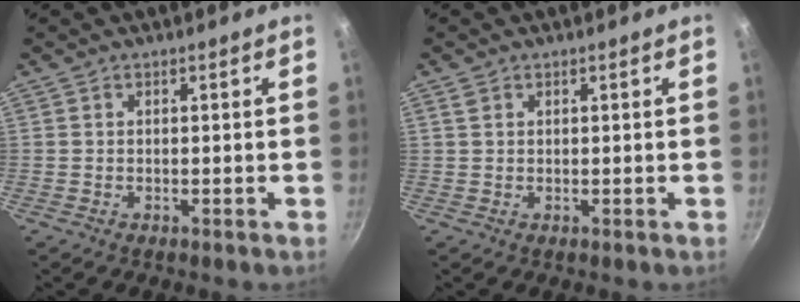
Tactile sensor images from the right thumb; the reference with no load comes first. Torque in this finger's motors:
{"motor_torque": [-0.42, 0.34, -0.25, 0.27, 0.03]}